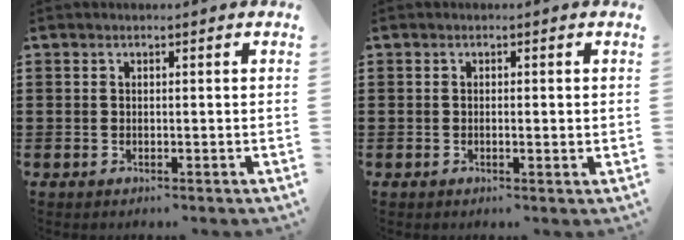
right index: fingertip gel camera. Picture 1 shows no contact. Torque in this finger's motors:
{"motor_torque": [-0.38, 0.63, 0.00, -0.01]}